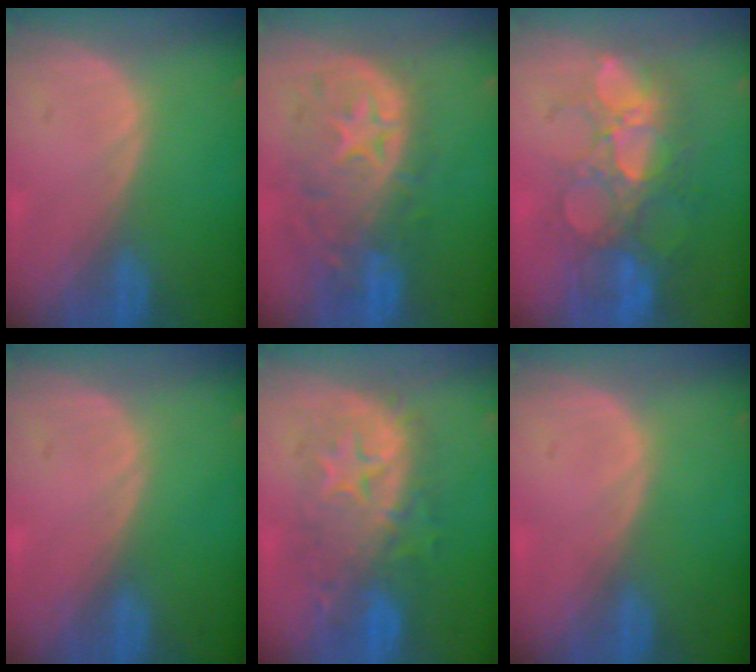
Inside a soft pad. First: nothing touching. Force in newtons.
{"total": 11.1, "press": 9.8, "slide": 5.1}
{"total": 10.3, "press": 9.3, "slide": 4.4}
{"total": 0.0}
{"total": 9.3, "press": 9.3, "slide": 0.4}
{"total": 0.0}